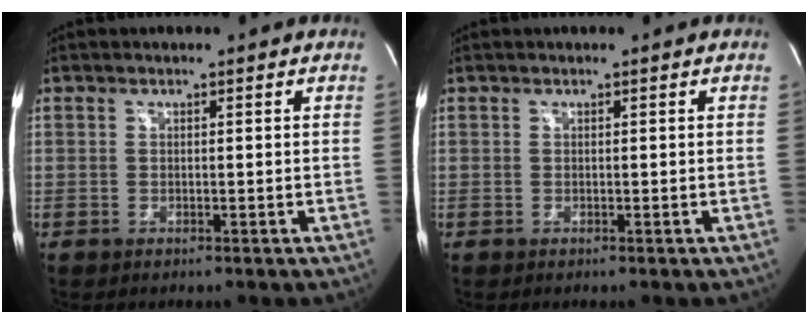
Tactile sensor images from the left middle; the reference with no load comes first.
{"total": 0.0}